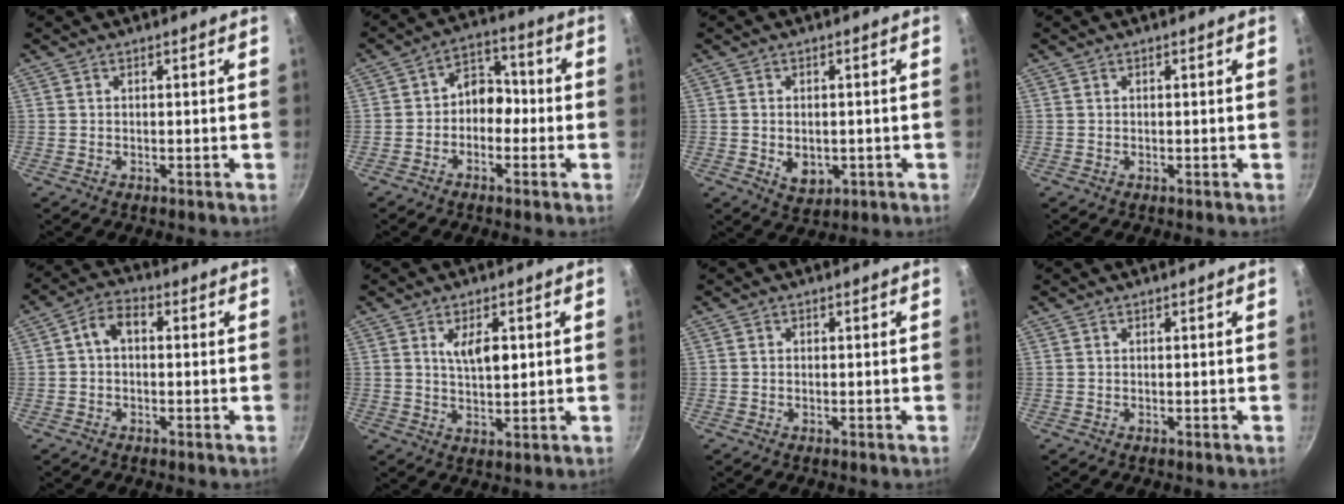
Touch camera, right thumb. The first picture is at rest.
{"total": 6.8, "force": [-1.6, 5.1, 4.2], "torque": [-0.021, 0.037, -0.039]}
{"total": 5.1, "force": [-0.8, 3.7, 3.5], "torque": [-0.043, -0.005, -0.004]}
{"total": 0.0}
{"total": 5.2, "force": [0.2, 3.5, 3.7], "torque": [-0.063, 0.017, -0.007]}
{"total": 6.3, "force": [1.7, 3.0, 5.3], "torque": [-0.078, -0.013, 0.030]}
{"total": 0.6, "force": [0.1, 0.6, 0.2], "torque": [0.000, 0.003, 0.000]}
{"total": 0.0}